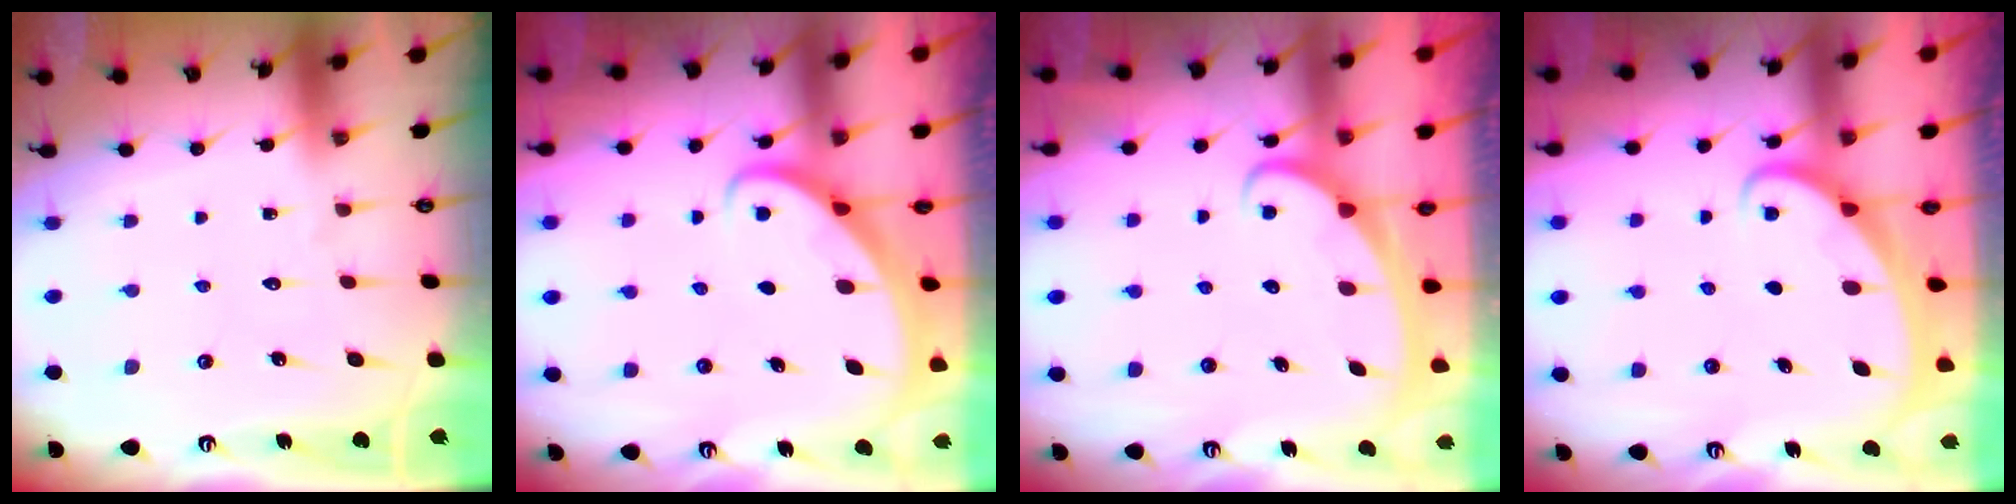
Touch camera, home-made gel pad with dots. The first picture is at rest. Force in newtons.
{"total": 2.7, "press": 2.7, "slide": 0.3}
{"total": 2.6, "press": 2.5, "slide": 0.3}
{"total": 1.6, "press": 1.6, "slide": 0.1}